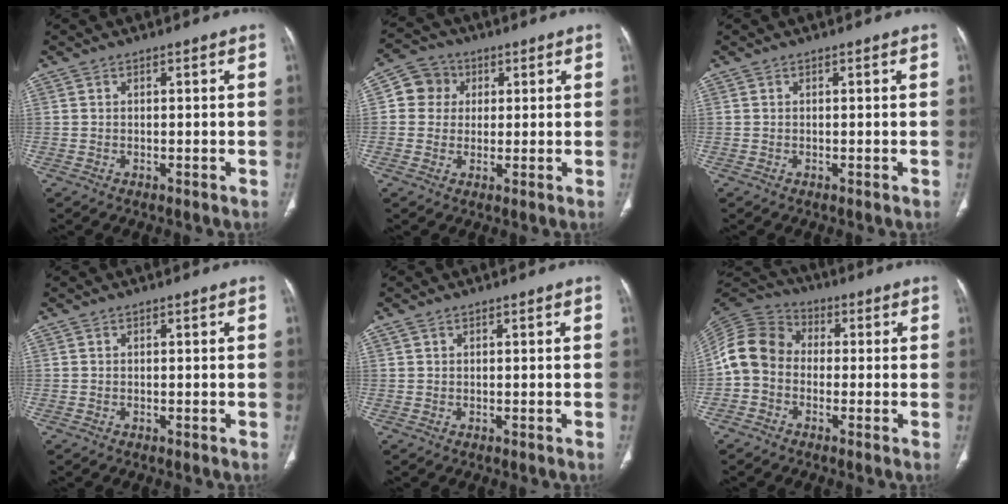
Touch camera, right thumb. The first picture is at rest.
{"total": 6.3, "force": [1.3, 5.9, 1.7], "torque": [-0.001, 0.008, 0.018]}
{"total": 0.0}
{"total": 0.0}
{"total": 0.6, "force": [0.4, 0.2, 0.3], "torque": [-0.012, 0.012, 0.014]}
{"total": 9.8, "force": [-1.4, 8.1, 5.3], "torque": [-0.101, 0.033, -0.043]}